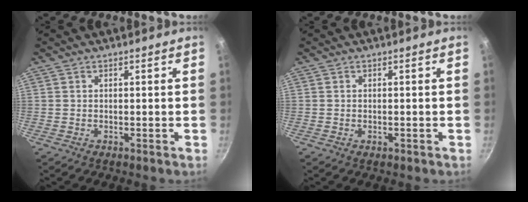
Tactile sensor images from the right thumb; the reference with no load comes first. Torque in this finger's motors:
{"motor_torque": [-0.50, -0.08, -0.31, -0.02, -0.01]}